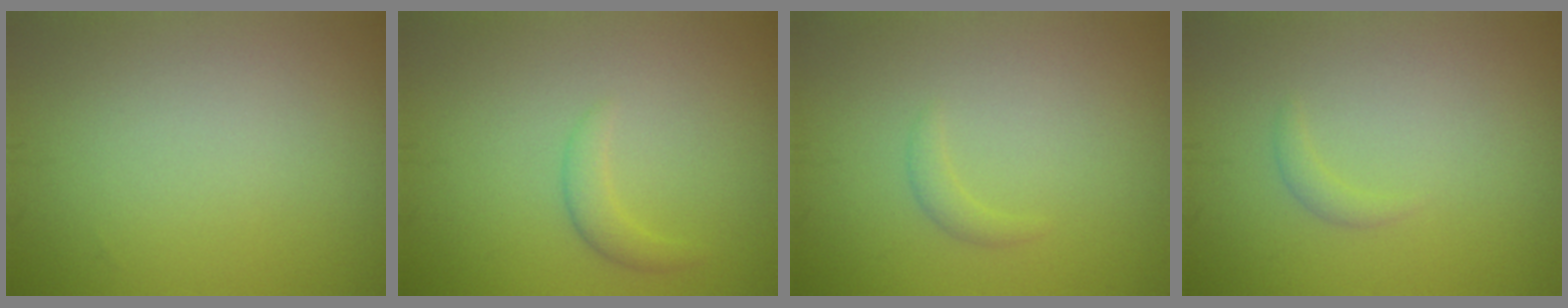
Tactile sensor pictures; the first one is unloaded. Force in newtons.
{"total": 1.5, "press": 1.5, "slide": 0.1}
{"total": 0.9, "press": 0.9, "slide": 0.2}
{"total": 0.8, "press": 0.8, "slide": 0.1}